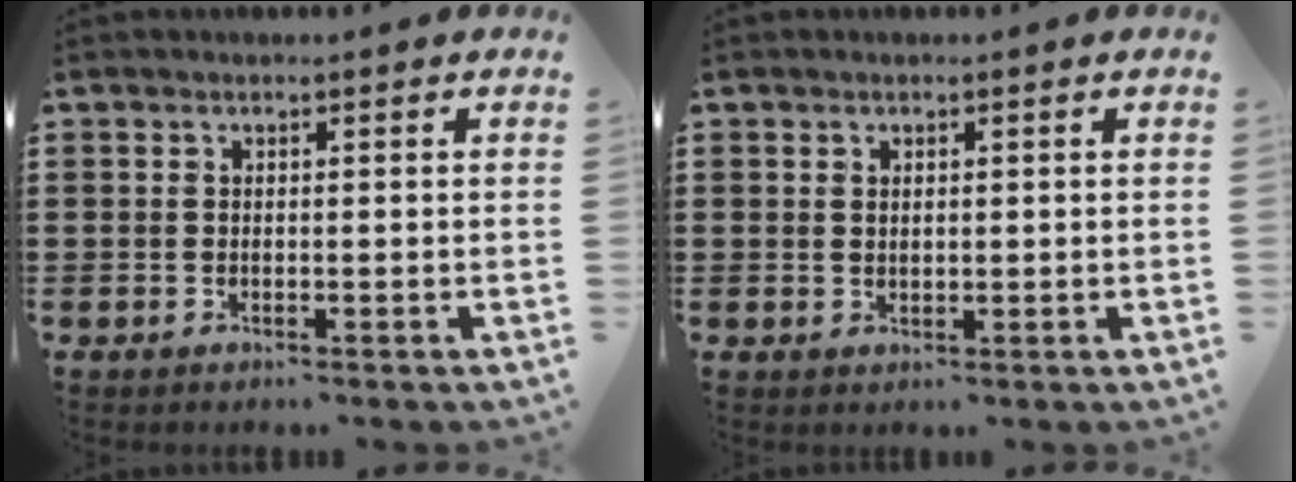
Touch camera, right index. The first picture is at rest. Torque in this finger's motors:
{"motor_torque": [-0.20, 0.59, 0.03, -0.01]}